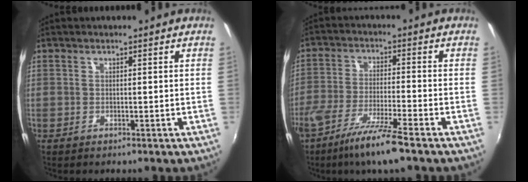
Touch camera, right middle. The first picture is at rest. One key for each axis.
{"total": 10.3, "fx": -7.3, "fy": 0.2, "fz": 7.3, "tx": -0.158, "ty": -0.022, "tz": -0.134}